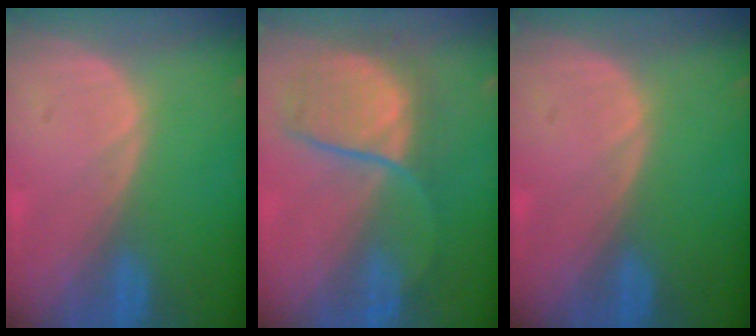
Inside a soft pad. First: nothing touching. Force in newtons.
{"total": 7.9, "press": 7.8, "slide": 1.3}
{"total": 0.0}